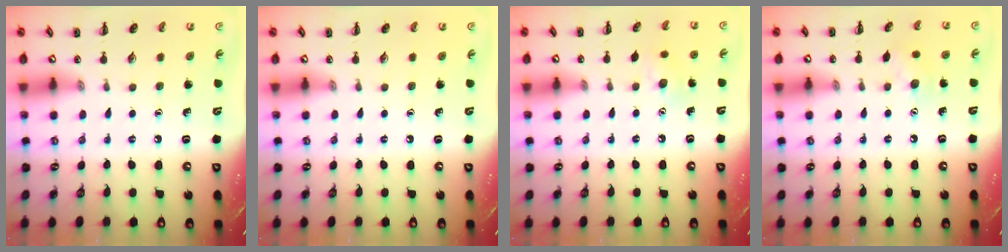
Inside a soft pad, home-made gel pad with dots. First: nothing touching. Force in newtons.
{"total": 0.0}
{"total": 6.9, "press": 6.8, "slide": 1.4}
{"total": 6.5, "press": 6.5, "slide": 0.5}